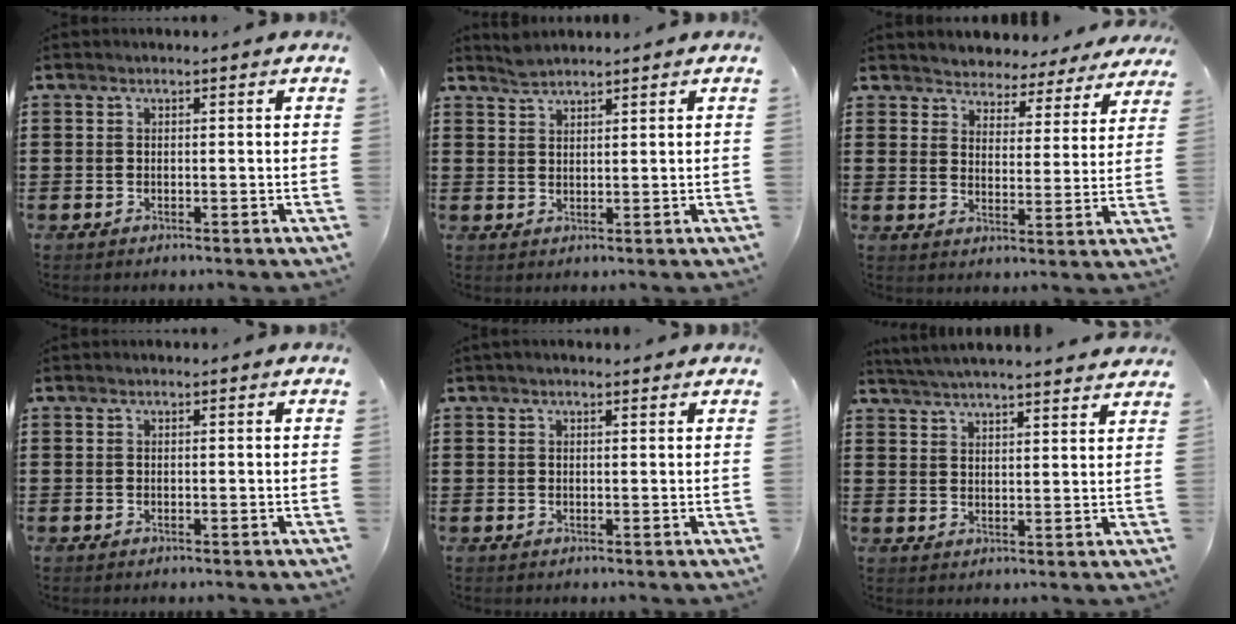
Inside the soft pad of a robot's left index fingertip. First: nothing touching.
{"total": 1.9, "force": [1.8, 0.2, 0.4], "torque": [-0.012, 0.001, 0.036]}
{"total": 4.0, "force": [4.0, 0.4, -0.6], "torque": [-0.016, -0.033, 0.065]}
{"total": 0.0}
{"total": 0.8, "force": [0.6, 0.2, 0.6], "torque": [-0.012, 0.002, 0.010]}
{"total": 3.9, "force": [3.8, -0.6, 0.6], "torque": [-0.024, -0.018, 0.067]}